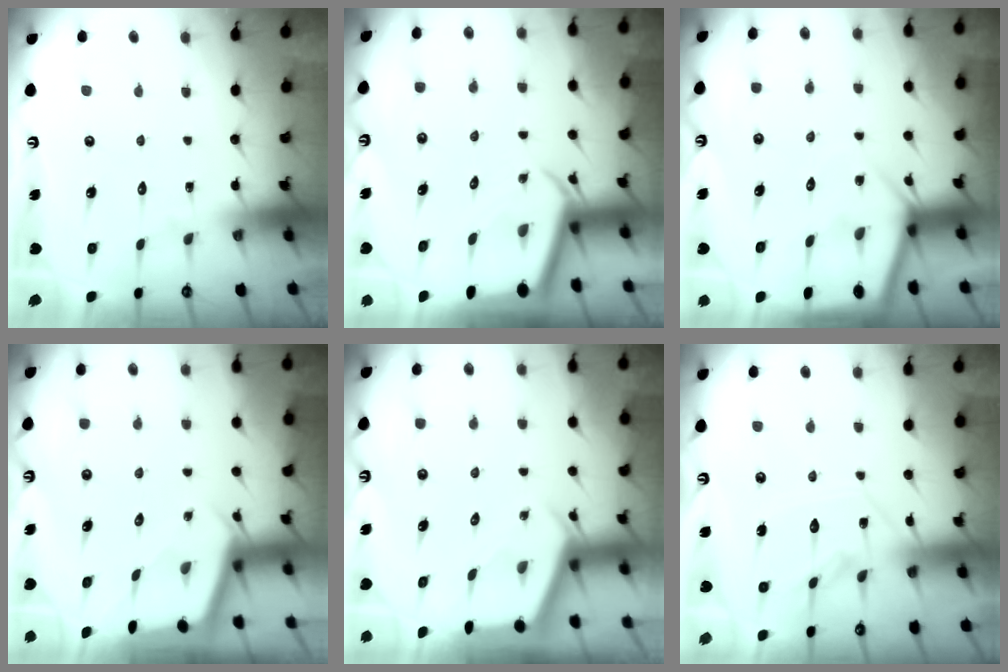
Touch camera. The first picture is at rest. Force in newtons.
{"total": 3.6, "press": 3.6, "slide": 0.4}
{"total": 4.0, "press": 4.0, "slide": 0.4}
{"total": 2.0, "press": 1.9, "slide": 0.2}
{"total": 3.4, "press": 3.4, "slide": 0.2}
{"total": 10.5, "press": 10.5, "slide": 0.4}